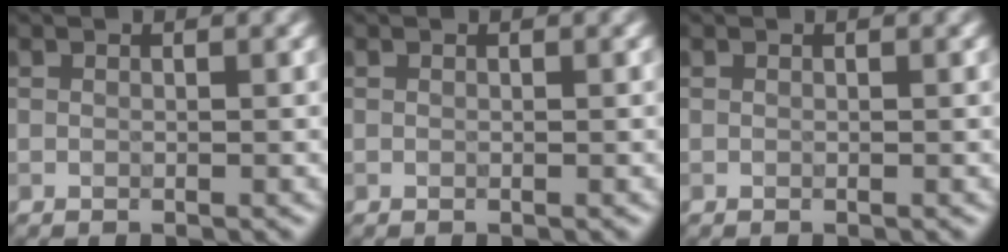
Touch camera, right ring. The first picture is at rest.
{"total": 0.0}
{"total": 0.0}